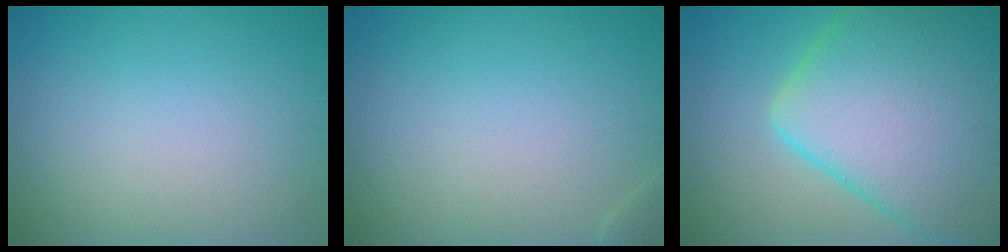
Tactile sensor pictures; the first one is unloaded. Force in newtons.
{"total": 0.7, "press": 0.7, "slide": 0.0}
{"total": 14.7, "press": 14.7, "slide": 0.5}